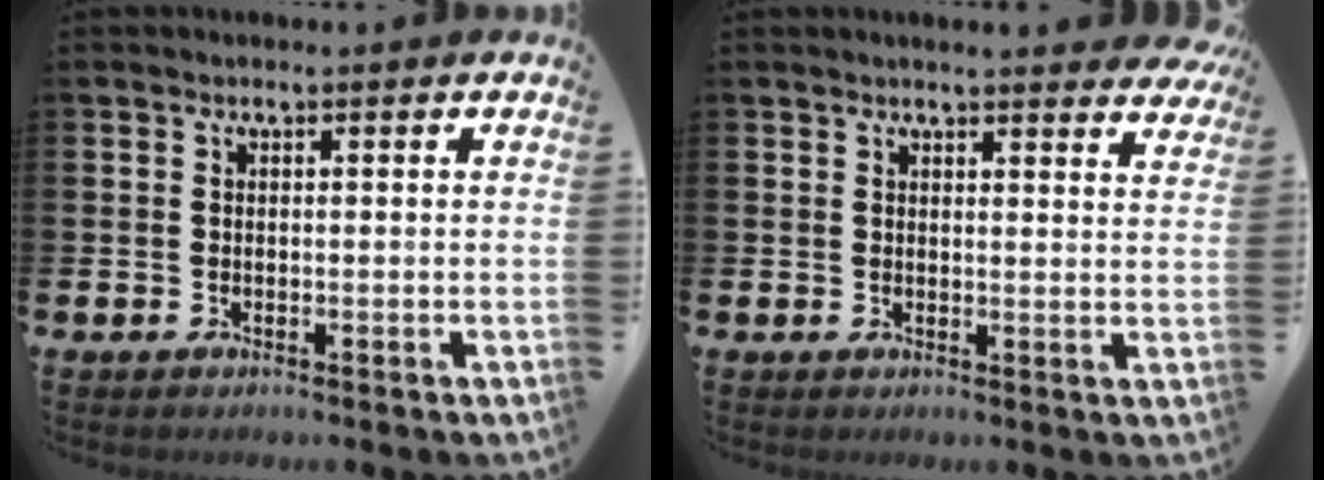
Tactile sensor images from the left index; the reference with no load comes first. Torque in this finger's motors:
{"motor_torque": [0.98, -1.16, 0.55, 0.02]}